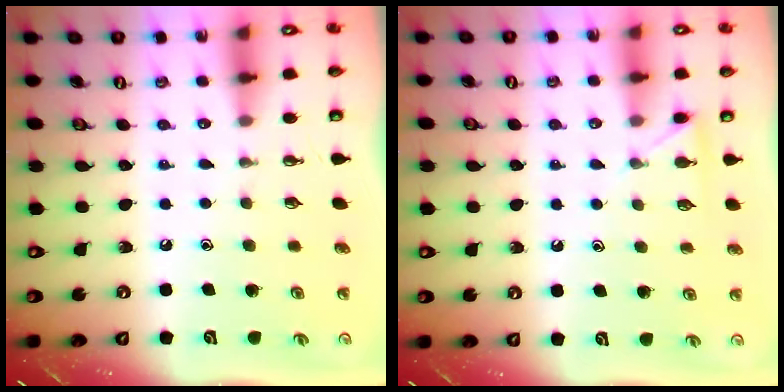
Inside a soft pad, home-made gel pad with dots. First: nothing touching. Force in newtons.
{"total": 4.8, "press": 4.7, "slide": 0.5}